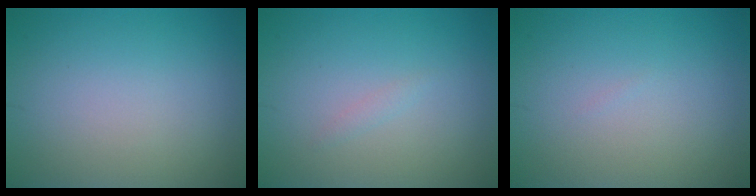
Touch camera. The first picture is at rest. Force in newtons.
{"total": 0.5, "press": 0.5, "slide": 0.0}
{"total": 0.0}